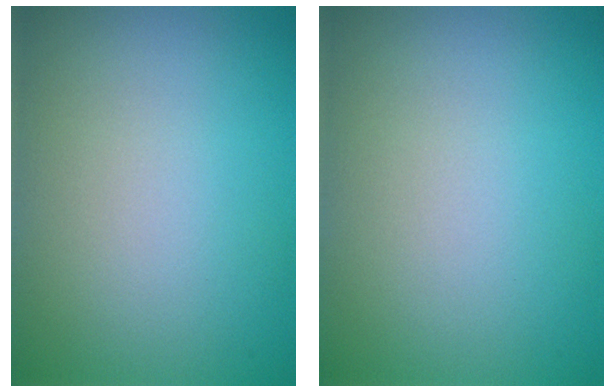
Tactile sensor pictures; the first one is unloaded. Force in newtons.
{"total": 0.0}